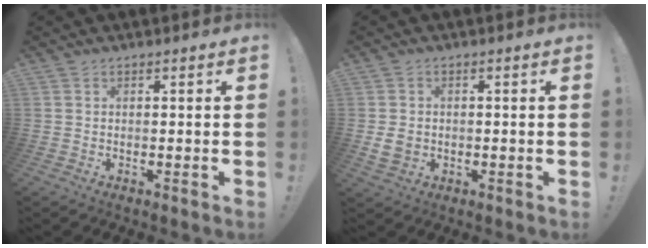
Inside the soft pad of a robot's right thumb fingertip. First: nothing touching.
{"total": 4.7, "force": [-0.2, 4.0, 2.5], "torque": [-0.048, 0.003, -0.002]}